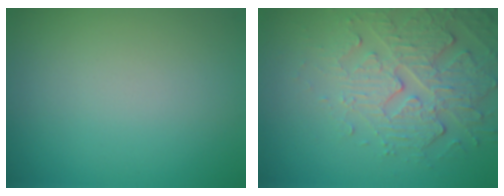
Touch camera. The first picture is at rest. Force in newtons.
{"total": 5.2, "press": 3.6, "slide": 3.7}